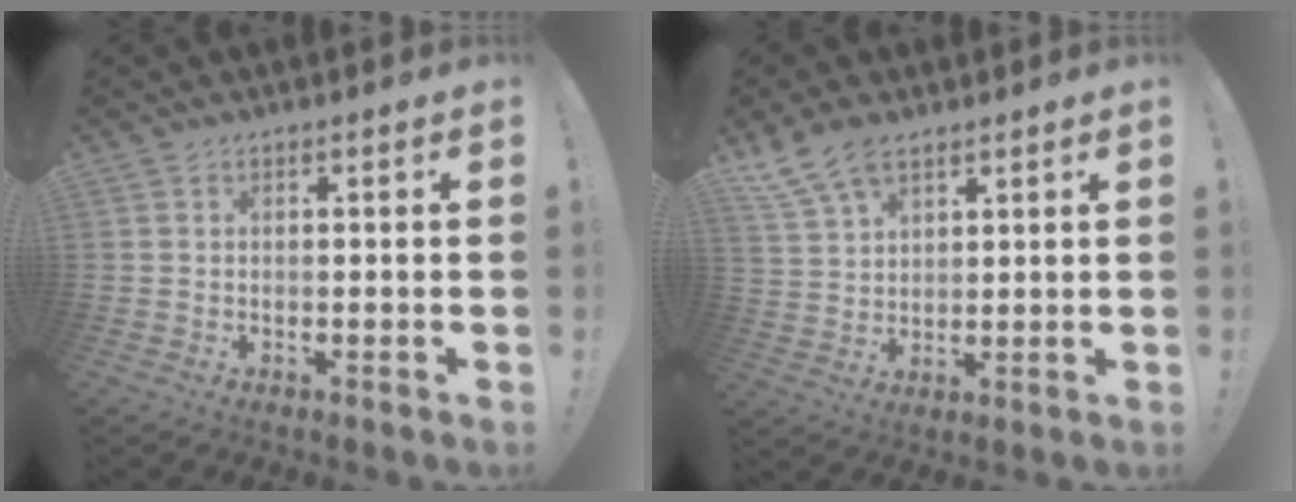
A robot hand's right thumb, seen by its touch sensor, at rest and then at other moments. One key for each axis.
{"total": 9.3, "fx": 6.9, "fy": 4.8, "fz": 4.1, "tx": -0.086, "ty": -0.029, "tz": 0.137}